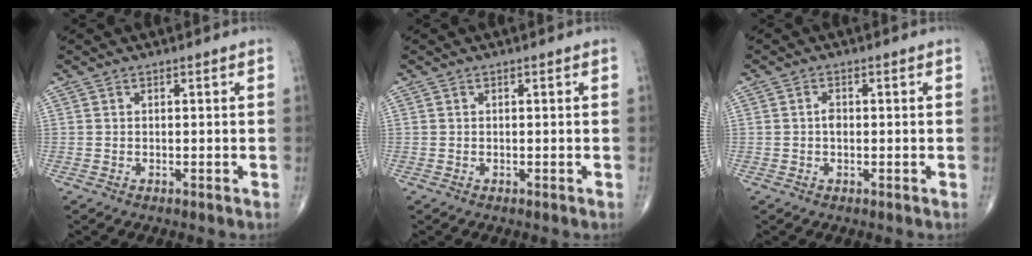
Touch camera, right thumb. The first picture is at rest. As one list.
[{"total": 0.0}, {"total": 1.6, "force": [-0.1, 1.1, 1.2], "torque": [-0.018, 0.003, -0.004]}]